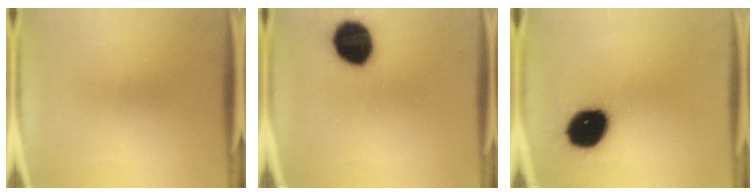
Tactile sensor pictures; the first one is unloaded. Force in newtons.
{"total": 15.0}
{"total": 16.4}